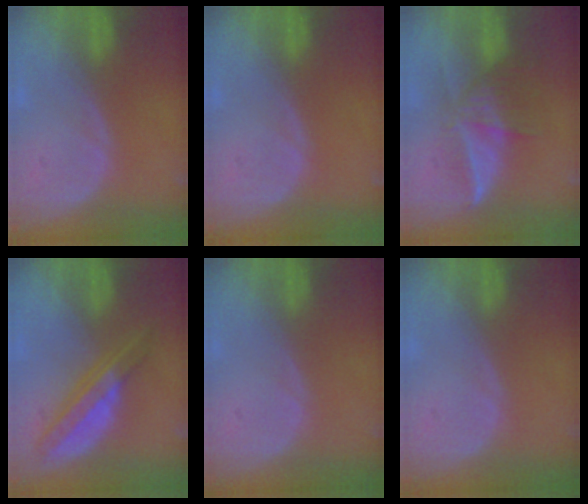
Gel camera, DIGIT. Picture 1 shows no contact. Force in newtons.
{"total": 0.0}
{"total": 6.0, "press": 5.8, "slide": 1.6}
{"total": 6.6, "press": 5.8, "slide": 3.2}
{"total": 0.0}
{"total": 0.0}